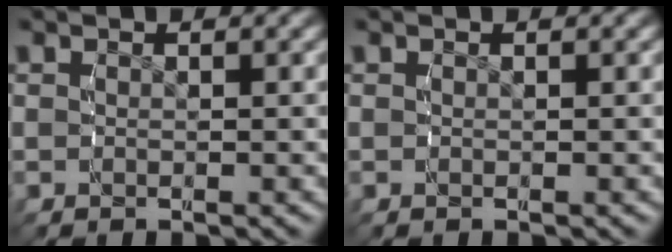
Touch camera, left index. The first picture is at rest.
{"total": 0.0}